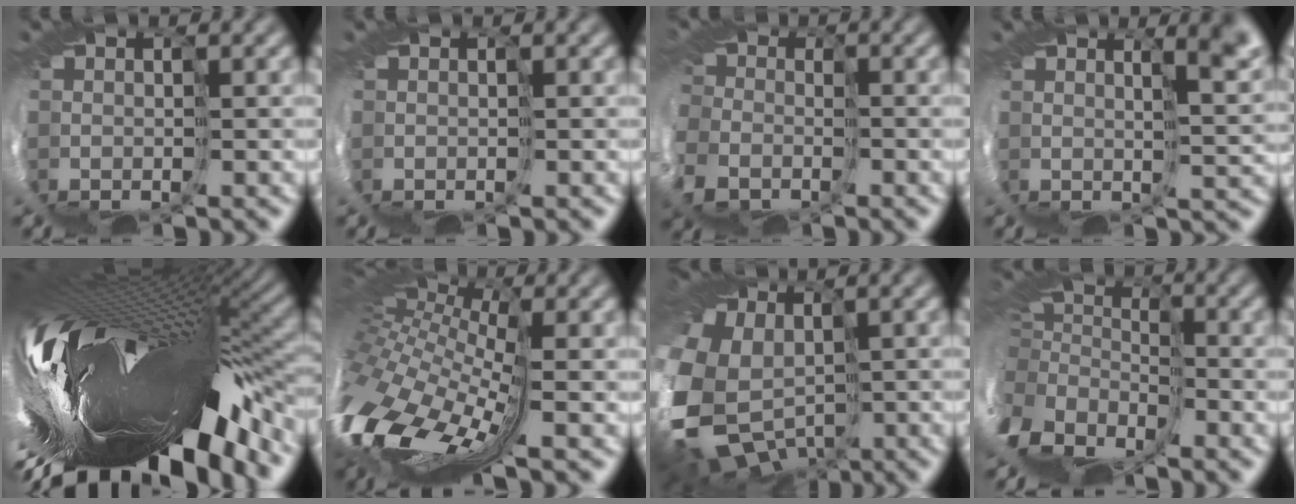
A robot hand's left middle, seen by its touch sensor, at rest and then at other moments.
{"total": 0.0}
{"total": 8.0, "force": [-4.8, 5.7, 2.9], "torque": [-0.095, -0.034, -0.072]}
{"total": 6.2, "force": [2.8, 1.9, 5.1], "torque": [-0.059, 0.006, 0.036]}
{"total": 14.9, "force": [-3.0, 4.7, 13.8], "torque": [-0.237, -0.026, -0.054]}
{"total": 15.2, "force": [-1.8, 7.4, 13.1], "torque": [-0.257, -0.030, -0.020]}
{"total": 13.1, "force": [-3.1, 10.3, 7.4], "torque": [-0.221, -0.036, -0.016]}
{"total": 9.3, "force": [-3.5, 6.9, 5.2], "torque": [-0.177, -0.019, -0.058]}